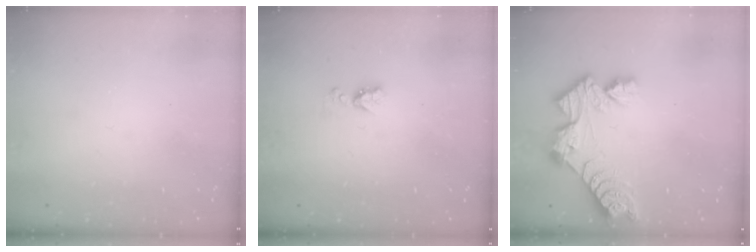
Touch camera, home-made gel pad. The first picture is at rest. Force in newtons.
{"total": 4.5, "press": 4.5, "slide": 0.5}
{"total": 10.3, "press": 10.3, "slide": 1.0}